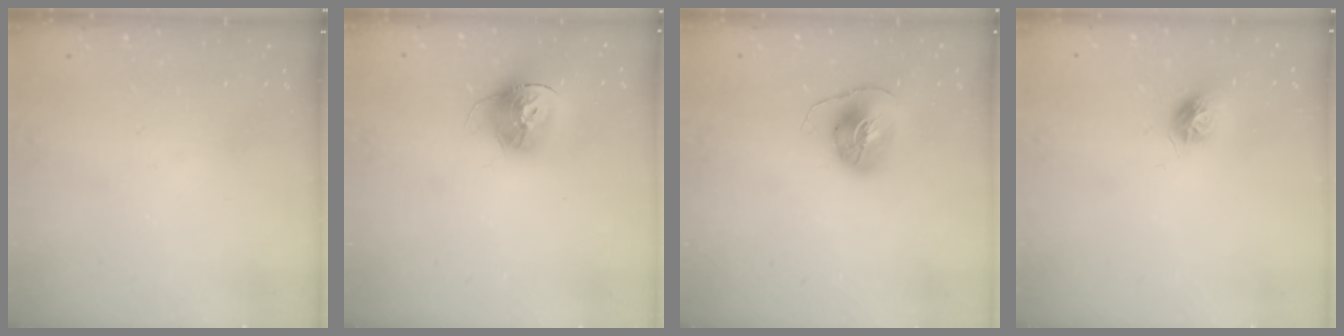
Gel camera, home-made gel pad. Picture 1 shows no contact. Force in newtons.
{"total": 15.1, "press": 15.0, "slide": 1.5}
{"total": 8.5, "press": 8.5, "slide": 0.2}
{"total": 8.8, "press": 8.8, "slide": 0.4}